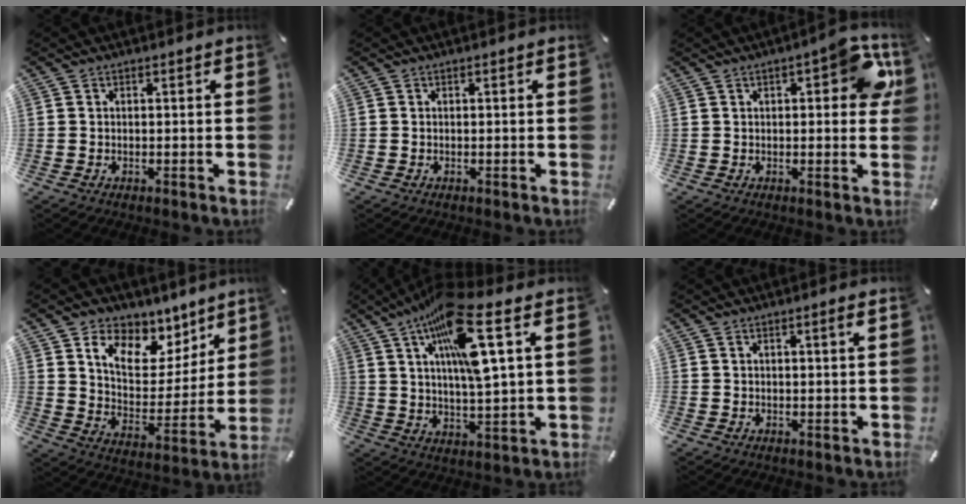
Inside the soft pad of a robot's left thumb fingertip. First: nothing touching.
{"total": 0.0}
{"total": 10.9, "force": [3.0, 4.6, 9.5], "torque": [-0.111, -0.012, 0.046]}
{"total": 12.3, "force": [8.4, 7.8, 4.4], "torque": [-0.083, -0.069, 0.152]}
{"total": 17.9, "force": [8.2, 4.2, 15.3], "torque": [-0.274, -0.031, 0.125]}
{"total": 1.8, "force": [0.7, 0.0, 1.6], "torque": [-0.032, 0.000, 0.010]}